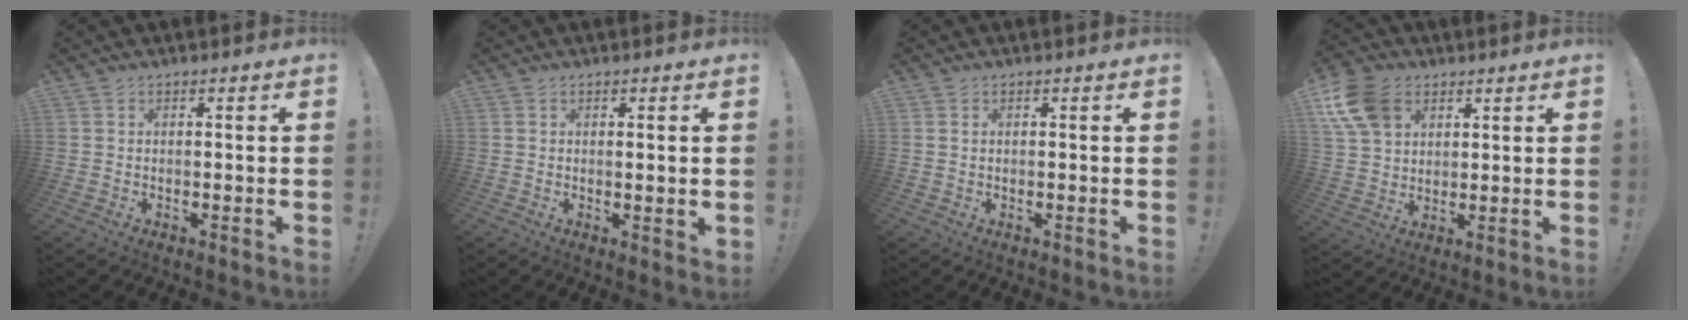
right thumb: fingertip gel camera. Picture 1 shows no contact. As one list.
[{"total": 1.4, "force": [0.6, 0.0, 1.3], "torque": [-0.011, -0.006, 0.007]}, {"total": 0.6, "force": [0.4, 0.4, 0.3], "torque": [-0.007, 0.002, 0.008]}, {"total": 13.7, "force": [6.2, 9.9, 7.2], "torque": [-0.133, -0.021, 0.125]}]